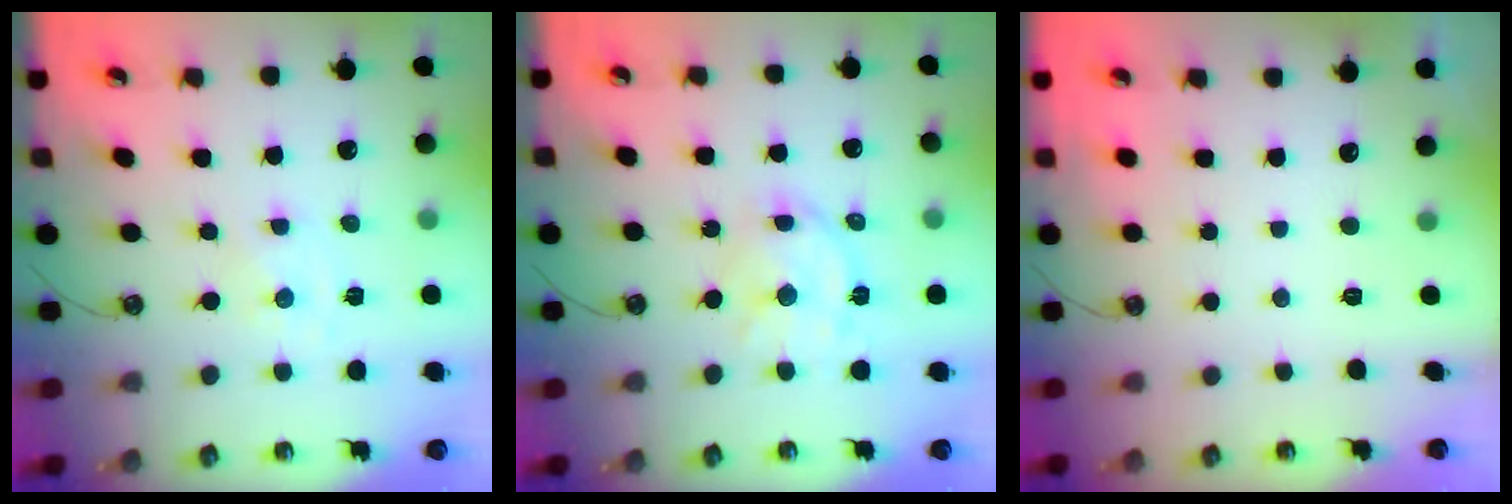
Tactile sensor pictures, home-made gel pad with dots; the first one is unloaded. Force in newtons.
{"total": 11.9, "press": 11.9, "slide": 0.8}
{"total": 0.0}